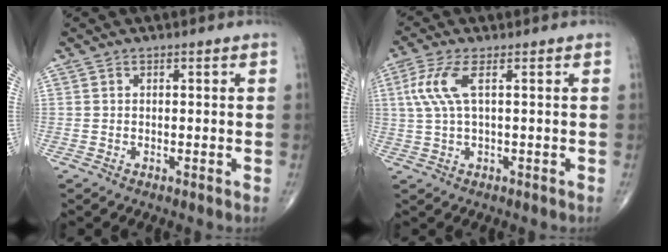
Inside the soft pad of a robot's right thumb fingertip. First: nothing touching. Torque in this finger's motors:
{"motor_torque": [0.54, 1.53, 0.92, 0.21, 0.07]}